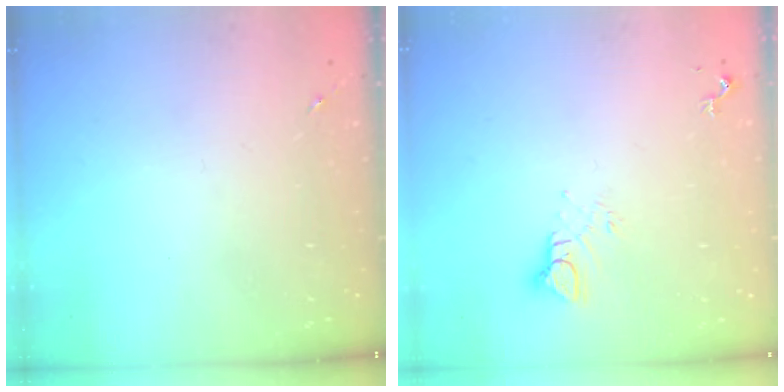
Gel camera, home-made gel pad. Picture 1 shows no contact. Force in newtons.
{"total": 5.6, "press": 5.6, "slide": 0.0}